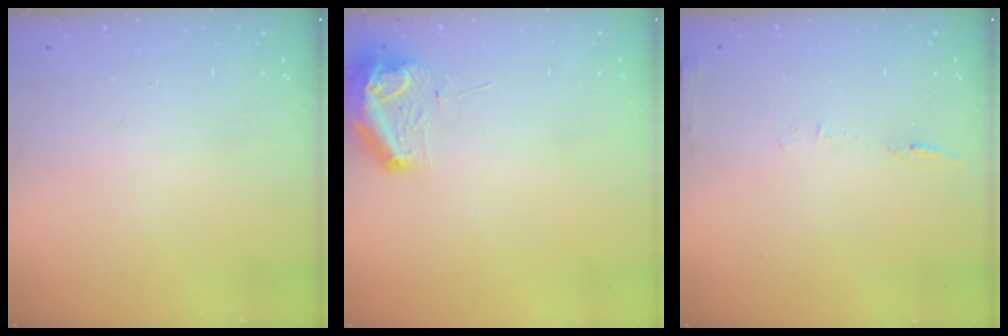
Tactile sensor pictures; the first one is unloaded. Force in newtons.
{"total": 8.7, "press": 8.6, "slide": 1.0}
{"total": 6.0, "press": 6.0, "slide": 0.6}